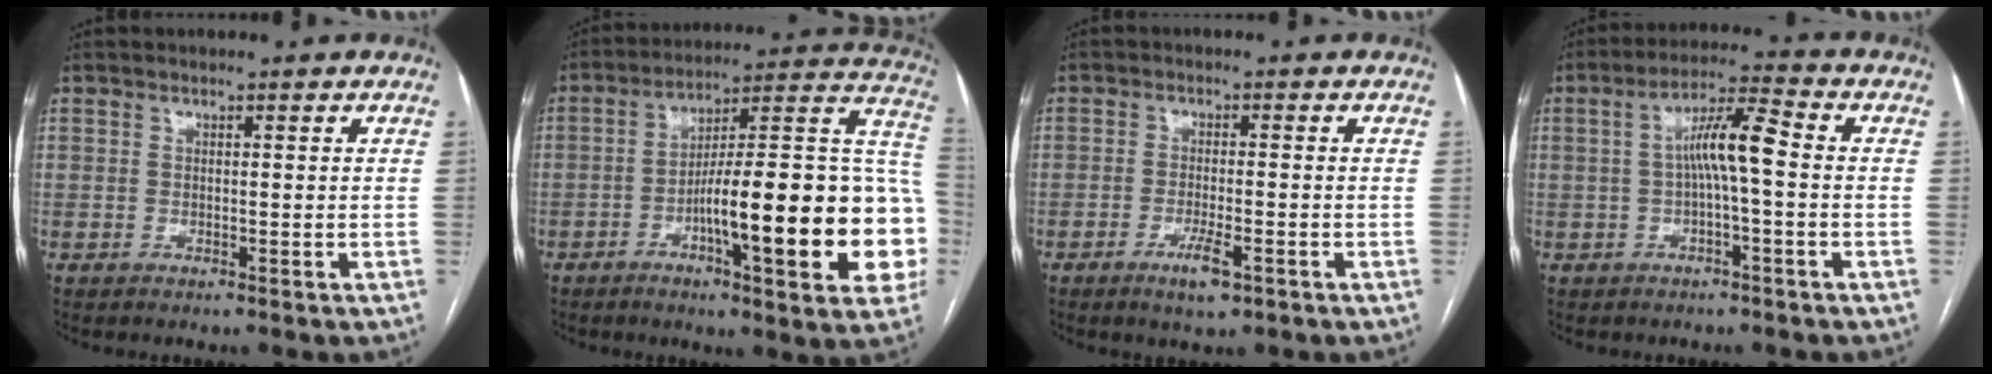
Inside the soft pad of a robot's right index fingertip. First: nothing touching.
{"total": 25.6, "force": [-6.0, 3.6, 24.6], "torque": [-0.281, 0.021, -0.083]}
{"total": 4.2, "force": [-2.3, 0.7, 3.5], "torque": [-0.065, -0.004, -0.038]}
{"total": 7.1, "force": [-0.1, 0.8, 7.0], "torque": [-0.127, 0.023, -0.004]}